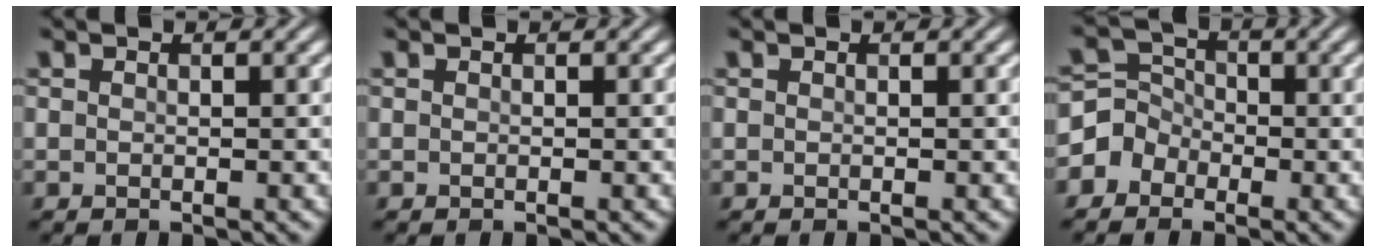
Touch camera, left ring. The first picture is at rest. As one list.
[{"total": 0.0}, {"total": 0.0}, {"total": 3.0, "force": [-1.5, 2.5, 0.6], "torque": [0.004, 0.009, -0.041]}]